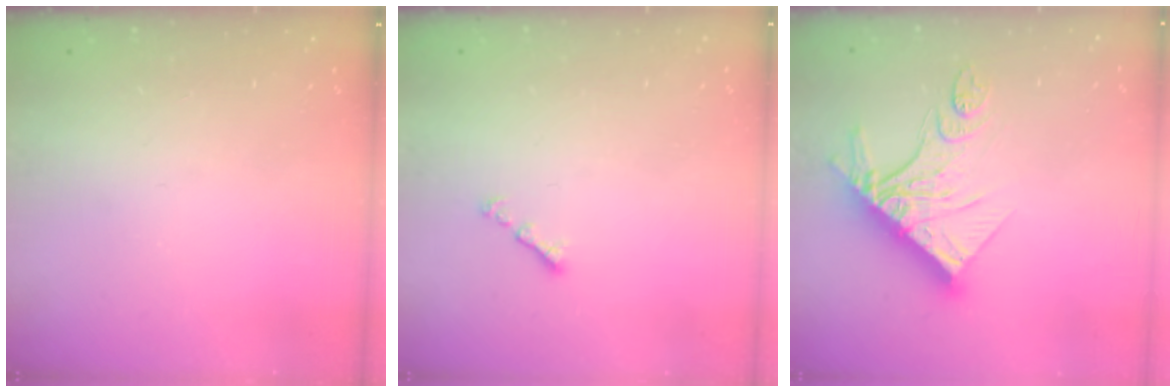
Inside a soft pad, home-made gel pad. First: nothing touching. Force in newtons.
{"total": 1.4, "press": 1.3, "slide": 0.5}
{"total": 16.1, "press": 16.0, "slide": 1.7}